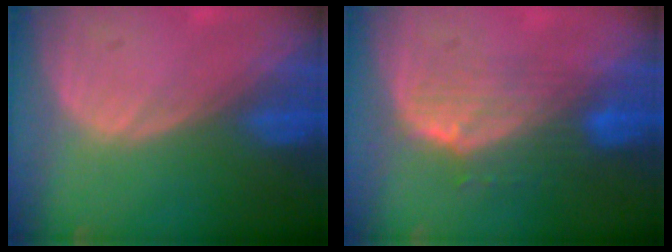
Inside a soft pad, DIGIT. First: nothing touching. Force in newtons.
{"total": 7.5, "press": 6.7, "slide": 3.3}